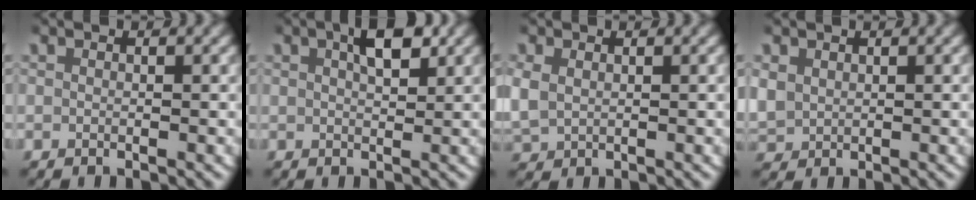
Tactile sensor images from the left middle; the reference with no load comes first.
{"total": 3.5, "force": [1.5, 1.3, 2.9], "torque": [-0.038, 0.008, 0.022]}
{"total": 2.9, "force": [0.5, 2.5, 1.5], "torque": [-0.051, -0.005, 0.017]}
{"total": 2.9, "force": [0.6, 2.6, 1.1], "torque": [-0.040, -0.005, 0.020]}